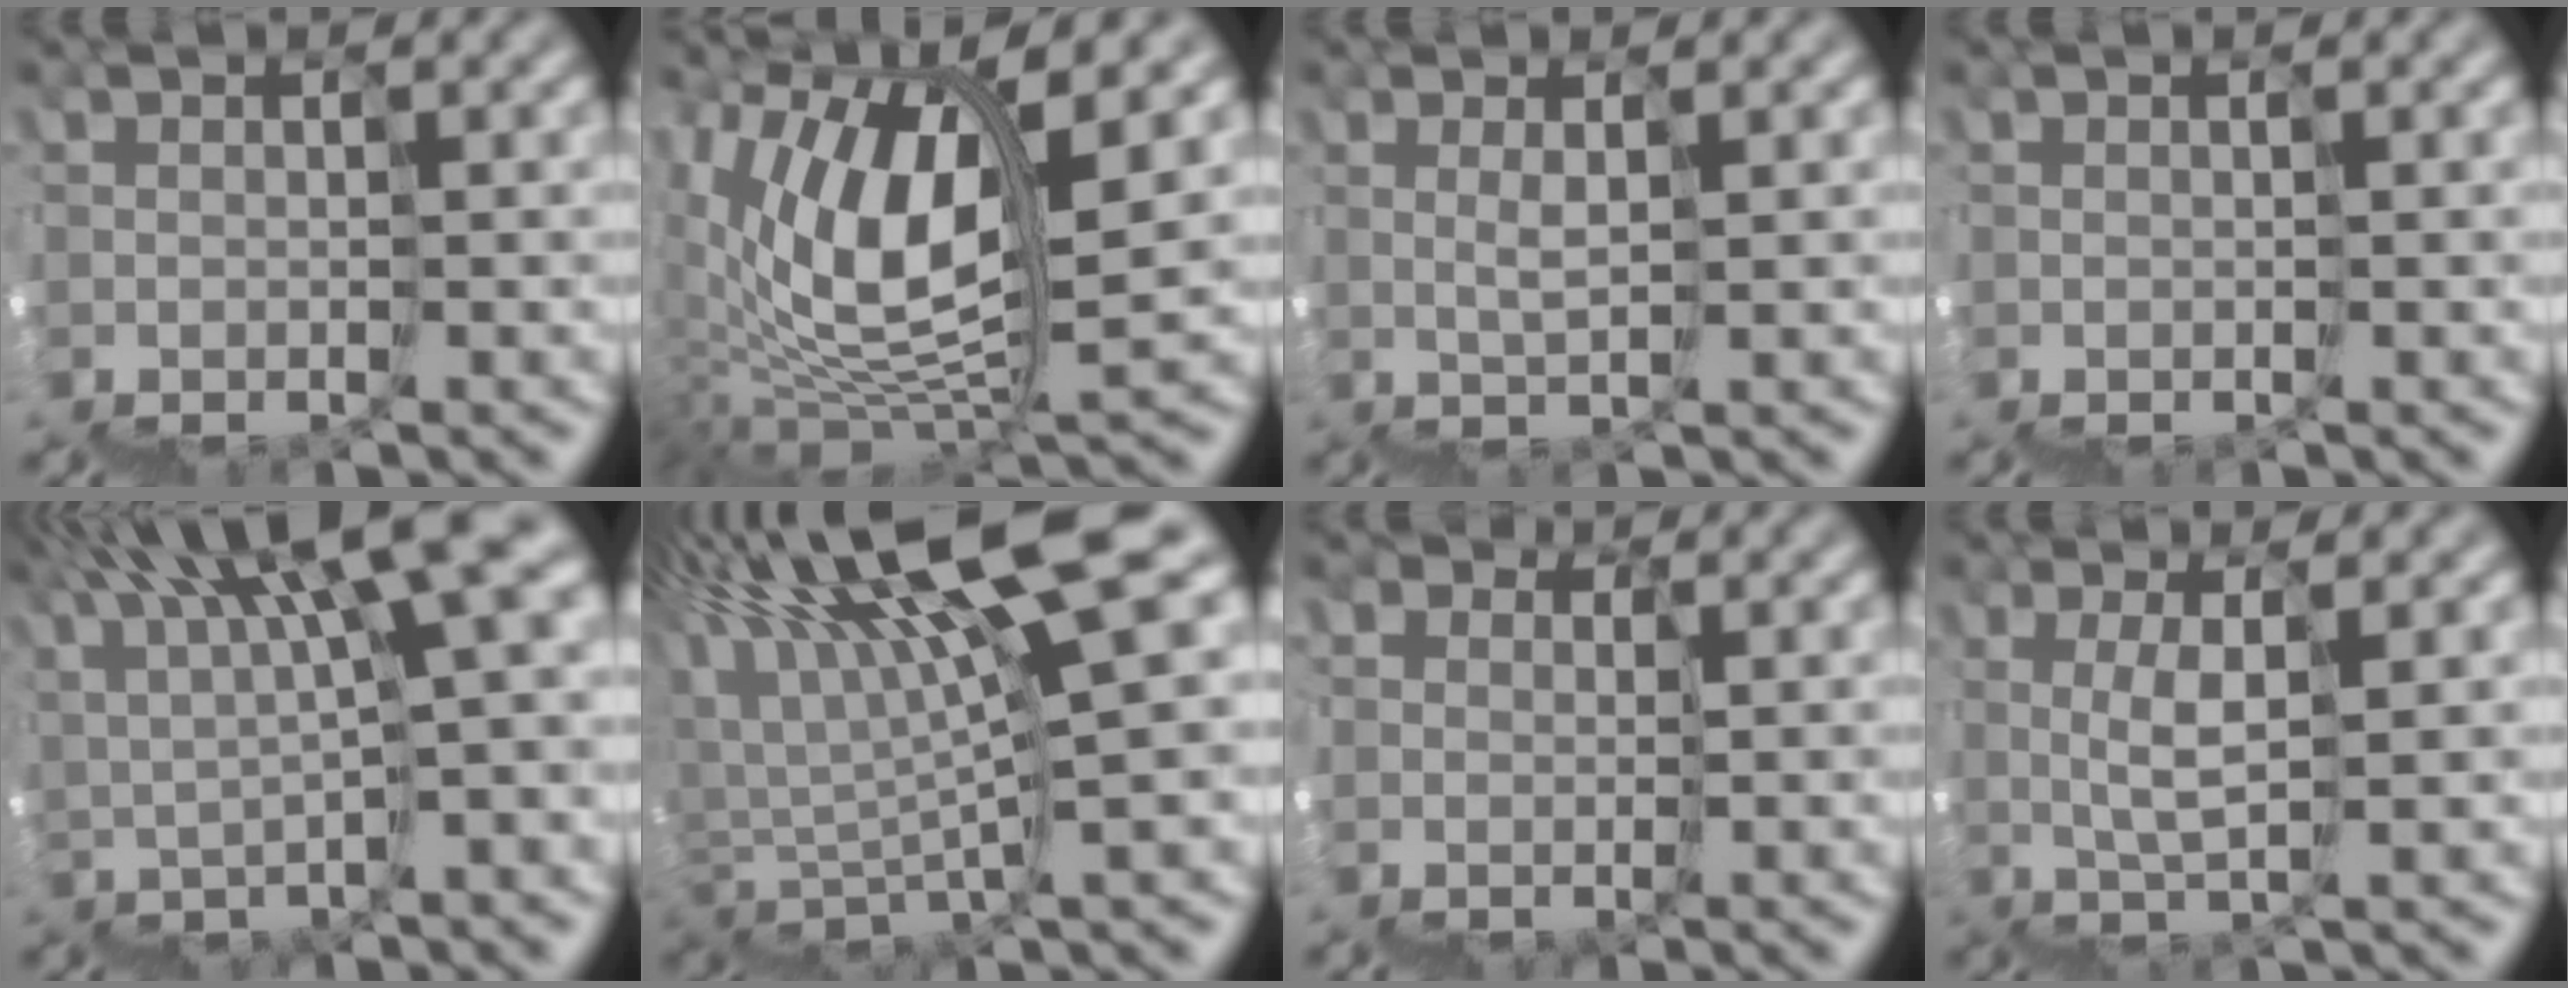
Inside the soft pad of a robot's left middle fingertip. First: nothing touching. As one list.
[{"total": 7.6, "force": [5.9, 1.3, 4.6], "torque": [-0.113, 0.036, 0.103]}, {"total": 3.9, "force": [3.1, -1.6, -1.9], "torque": [0.054, 0.040, 0.048]}, {"total": 0.0}, {"total": 11.0, "force": [7.6, 0.8, 7.9], "torque": [-0.134, 0.055, 0.142]}, {"total": 10.3, "force": [7.2, -0.6, 7.4], "torque": [-0.135, 0.045, 0.129]}, {"total": 3.1, "force": [0.4, 3.0, -0.1], "torque": [0.001, 0.015, 0.009]}, {"total": 4.5, "force": [3.0, -2.4, -2.3], "torque": [0.038, 0.039, 0.043]}]